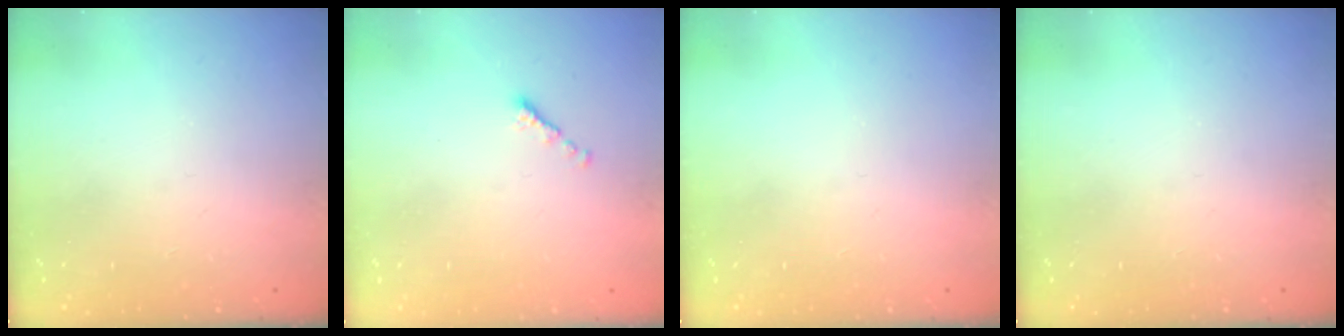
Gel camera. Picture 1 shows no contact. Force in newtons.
{"total": 0.0}
{"total": 0.0}
{"total": 0.0}